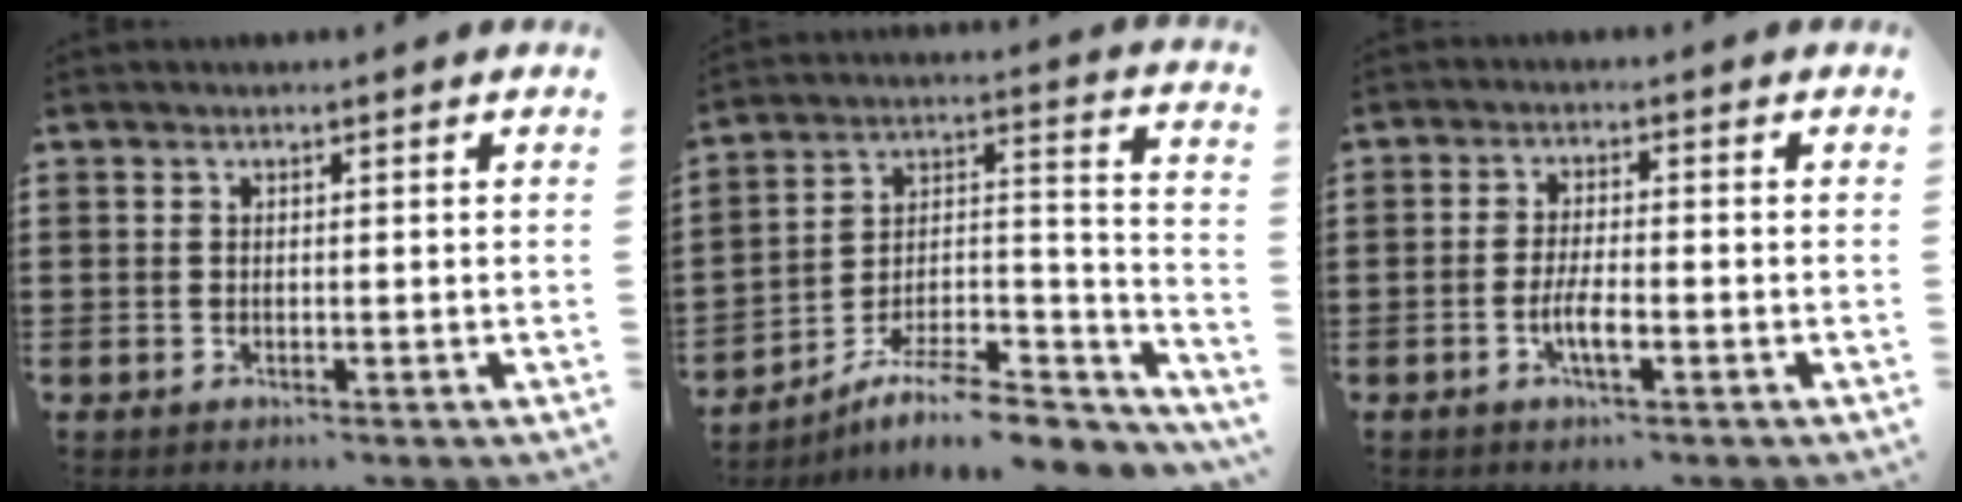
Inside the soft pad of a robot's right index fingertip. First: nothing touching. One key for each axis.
{"total": 9.1, "fx": -7.5, "fy": 1.7, "fz": 4.8, "tx": -0.071, "ty": 0.014, "tz": -0.142}
{"total": 3.9, "fx": -1.5, "fy": 0.3, "fz": 3.6, "tx": -0.067, "ty": -0.002, "tz": -0.029}